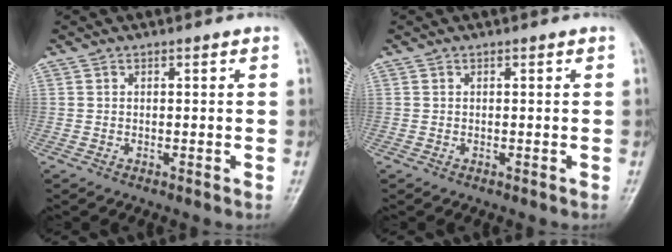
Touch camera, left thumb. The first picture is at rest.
{"total": 0.0}